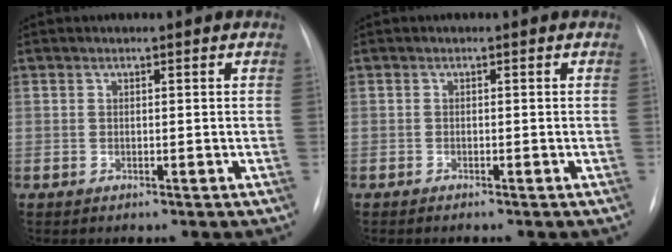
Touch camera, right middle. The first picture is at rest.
{"total": 0.8, "force": [-0.7, 0.0, 0.4], "torque": [-0.008, -0.002, -0.009]}